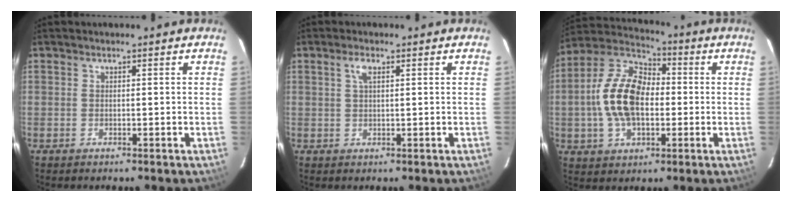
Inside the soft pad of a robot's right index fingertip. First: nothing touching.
{"total": 2.2, "force": [1.0, 0.8, 1.8], "torque": [-0.036, 0.006, 0.018]}
{"total": 15.3, "force": [-1.1, 9.2, 12.2], "torque": [-0.249, 0.018, -0.024]}